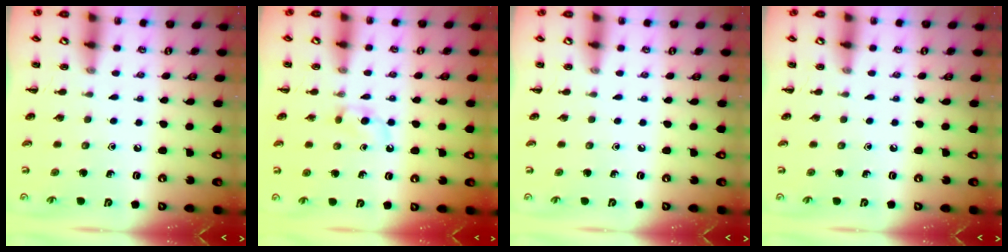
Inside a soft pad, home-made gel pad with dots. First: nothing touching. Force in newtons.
{"total": 3.2, "press": 2.9, "slide": 1.4}
{"total": 0.0}
{"total": 0.0}